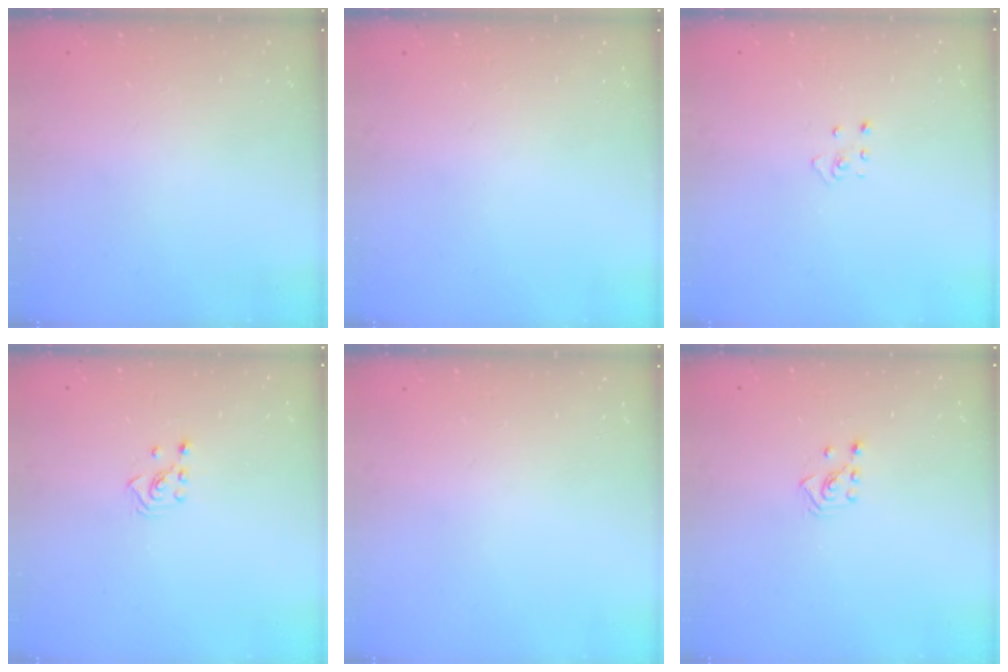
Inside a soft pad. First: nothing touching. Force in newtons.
{"total": 0.0}
{"total": 2.9, "press": 2.9, "slide": 0.2}
{"total": 2.3, "press": 2.2, "slide": 0.8}
{"total": 0.0}
{"total": 2.3, "press": 2.2, "slide": 0.7}